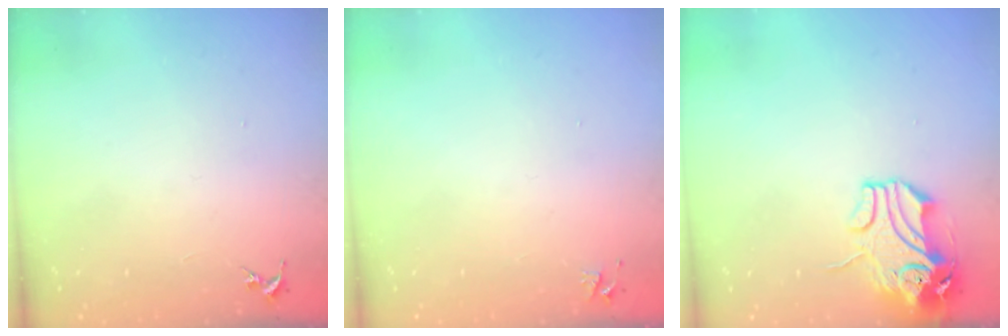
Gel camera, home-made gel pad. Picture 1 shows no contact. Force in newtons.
{"total": 3.3, "press": 3.2, "slide": 0.4}
{"total": 11.8, "press": 11.6, "slide": 2.0}